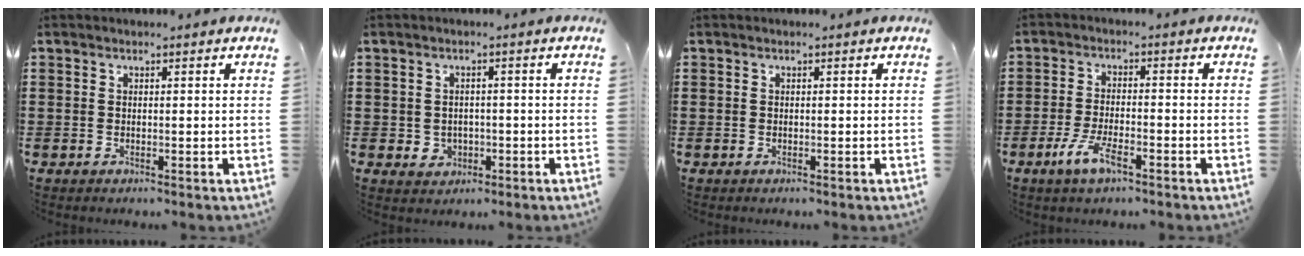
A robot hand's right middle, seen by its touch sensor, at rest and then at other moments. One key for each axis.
{"total": 1.7, "fx": -0.2, "fy": 1.6, "fz": 0.5, "tx": -0.016, "ty": 0.005, "tz": -0.009}
{"total": 0.0}
{"total": 5.2, "fx": -2.8, "fy": 1.3, "fz": 4.1, "tx": -0.091, "ty": -0.006, "tz": -0.055}